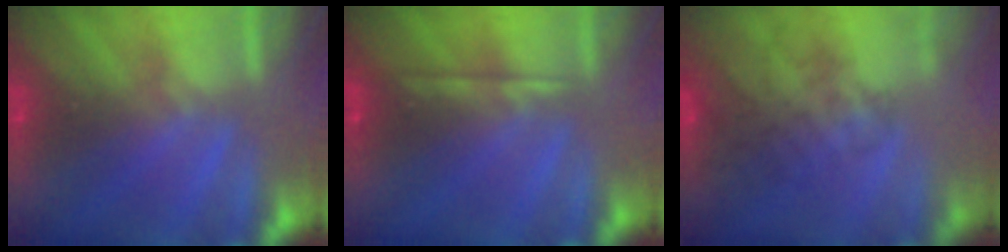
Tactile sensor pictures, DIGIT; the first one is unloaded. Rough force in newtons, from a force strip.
{"total": 2.1}
{"total": 4.7}